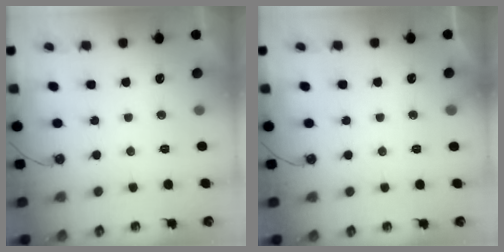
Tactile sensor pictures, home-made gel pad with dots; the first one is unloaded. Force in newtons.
{"total": 2.6, "press": 2.6, "slide": 0.3}